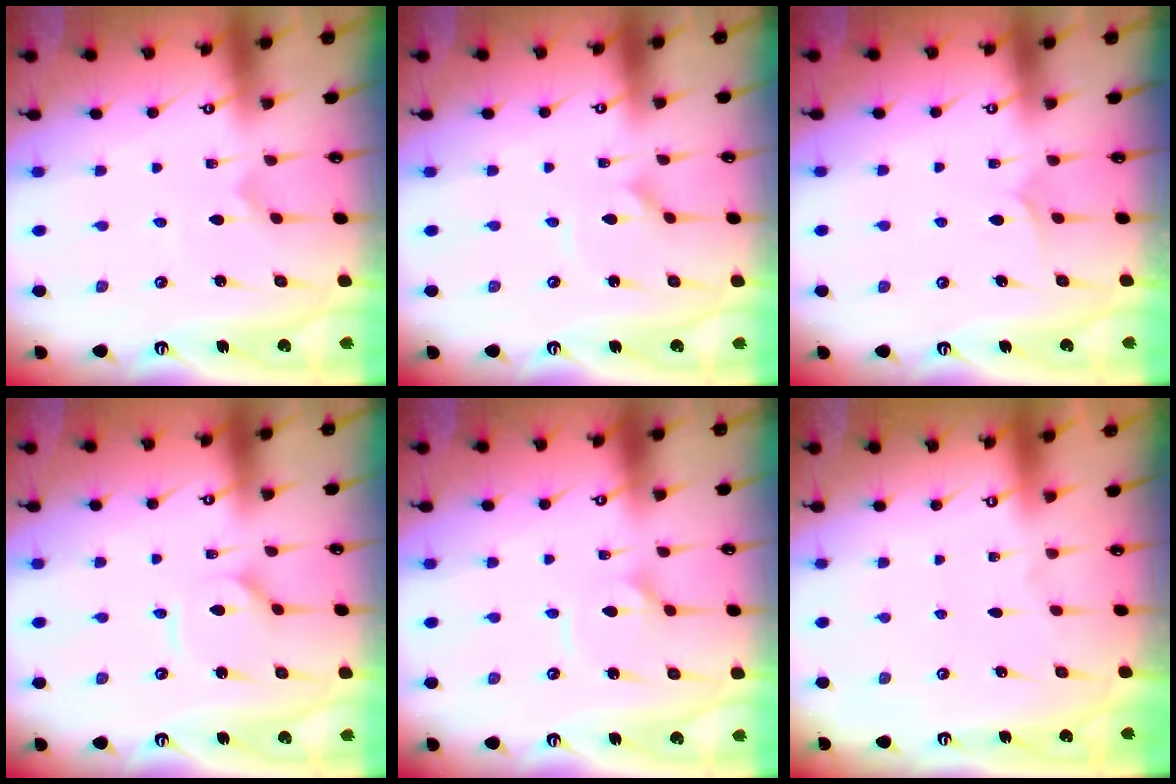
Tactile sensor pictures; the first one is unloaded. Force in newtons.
{"total": 0.8, "press": 0.8, "slide": 0.1}
{"total": 4.0, "press": 4.0, "slide": 0.4}
{"total": 2.4, "press": 2.4, "slide": 0.3}
{"total": 2.4, "press": 2.4, "slide": 0.3}
{"total": 0.0}